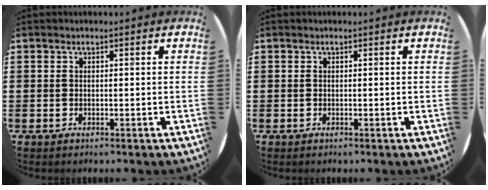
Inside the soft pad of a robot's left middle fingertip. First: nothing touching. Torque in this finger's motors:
{"motor_torque": [0.02, 0.00, 0.03, 0.00]}